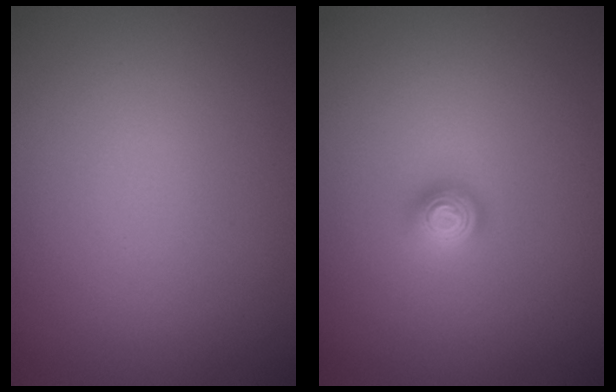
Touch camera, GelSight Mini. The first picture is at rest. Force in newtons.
{"total": 1.7, "press": 1.3, "slide": 1.1}